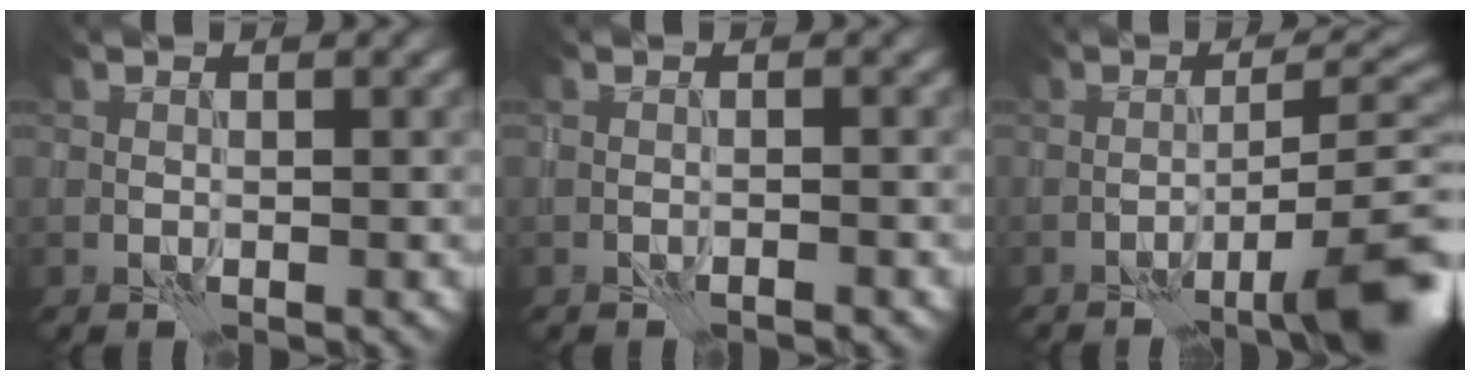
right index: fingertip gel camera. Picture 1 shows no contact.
{"total": 0.9, "force": [-0.9, 0.1, 0.4], "torque": [-0.008, 0.000, -0.015]}
{"total": 9.3, "force": [-4.7, 1.9, 7.8], "torque": [-0.099, 0.008, -0.067]}